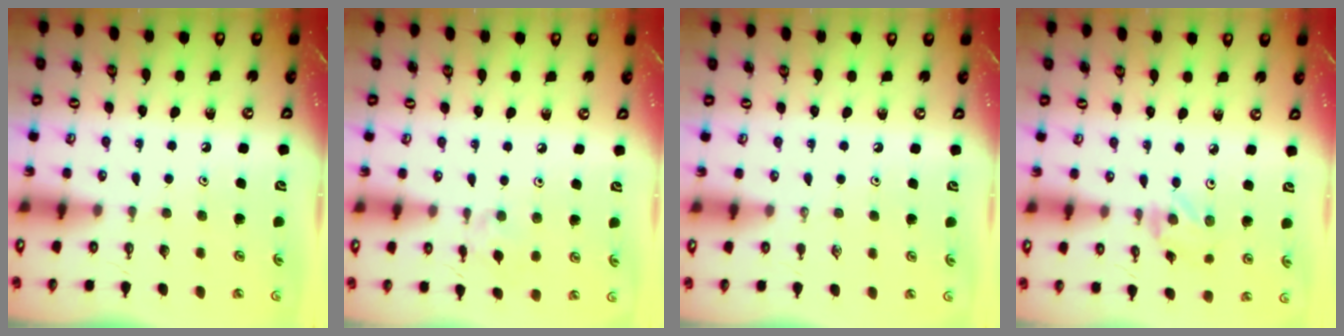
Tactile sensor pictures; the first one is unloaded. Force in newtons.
{"total": 2.6, "press": 2.6, "slide": 0.5}
{"total": 0.0}
{"total": 1.6, "press": 1.5, "slide": 0.3}